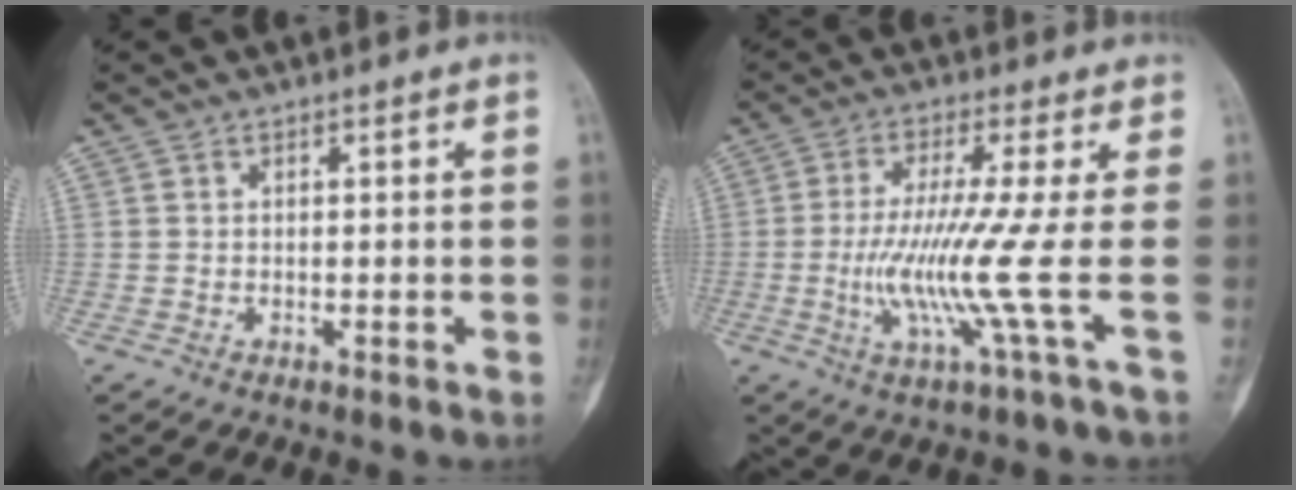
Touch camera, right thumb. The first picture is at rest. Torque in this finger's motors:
{"motor_torque": [1.18, 1.15, 0.47, 0.02, 0.25]}